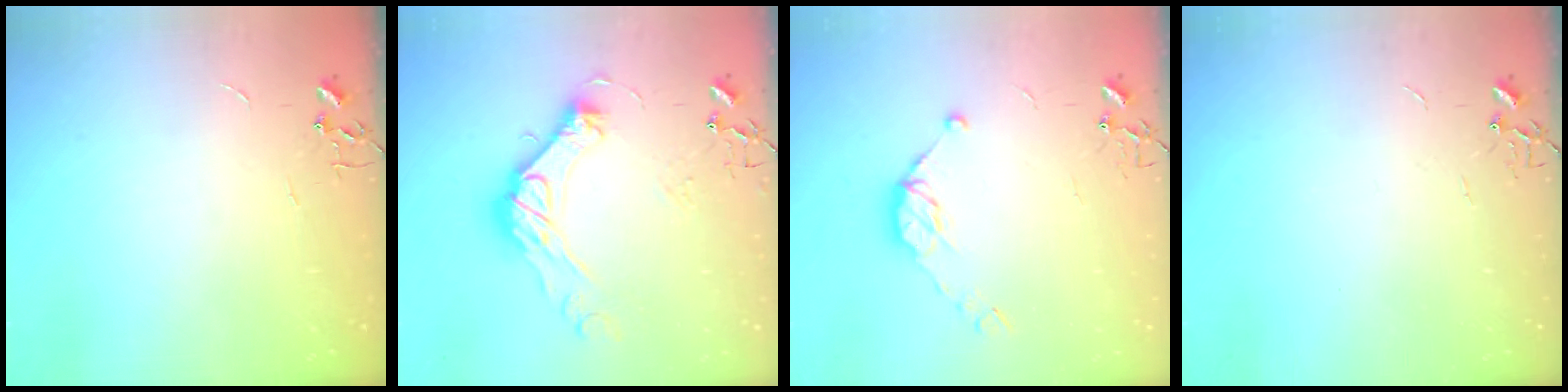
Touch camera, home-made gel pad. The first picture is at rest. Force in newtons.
{"total": 14.5, "press": 14.4, "slide": 1.1}
{"total": 9.5, "press": 9.5, "slide": 0.7}
{"total": 0.0}